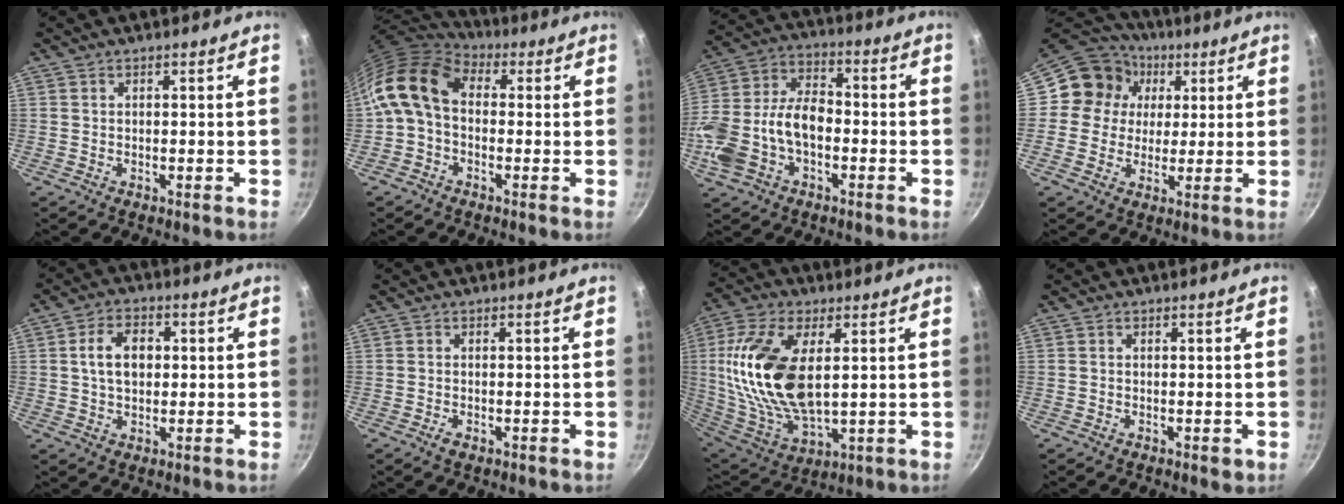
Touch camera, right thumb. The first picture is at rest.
{"total": 12.6, "force": [0.9, 8.9, 8.9], "torque": [-0.160, 0.027, -0.006]}
{"total": 16.7, "force": [-3.8, 10.7, 12.2], "torque": [-0.227, 0.045, -0.080]}
{"total": 12.1, "force": [2.8, 11.1, 4.1], "torque": [-0.038, 0.012, 0.028]}
{"total": 7.5, "force": [1.0, 5.1, 5.4], "torque": [-0.075, 0.011, 0.012]}
{"total": 1.2, "force": [-0.6, 0.7, 0.9], "torque": [-0.018, 0.000, -0.011]}
{"total": 21.1, "force": [3.5, 10.7, 17.9], "torque": [-0.357, -0.014, 0.071]}
{"total": 1.4, "force": [-0.4, 0.8, 1.1], "torque": [-0.013, -0.001, -0.006]}